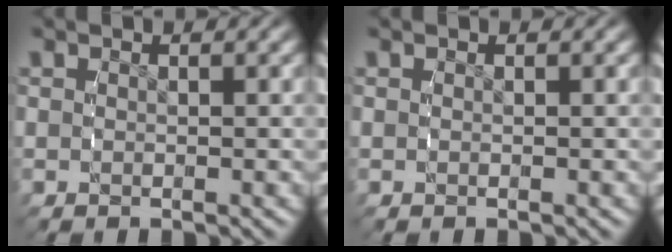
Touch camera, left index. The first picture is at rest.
{"total": 0.0}